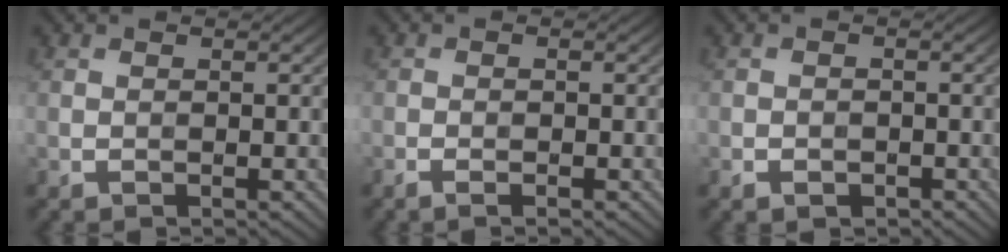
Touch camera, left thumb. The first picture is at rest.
{"total": 1.5, "force": [-0.8, 0.2, 1.2], "torque": [-0.022, 0.002, -0.016]}
{"total": 1.5, "force": [-0.9, 1.0, 0.6], "torque": [-0.010, -0.003, -0.018]}